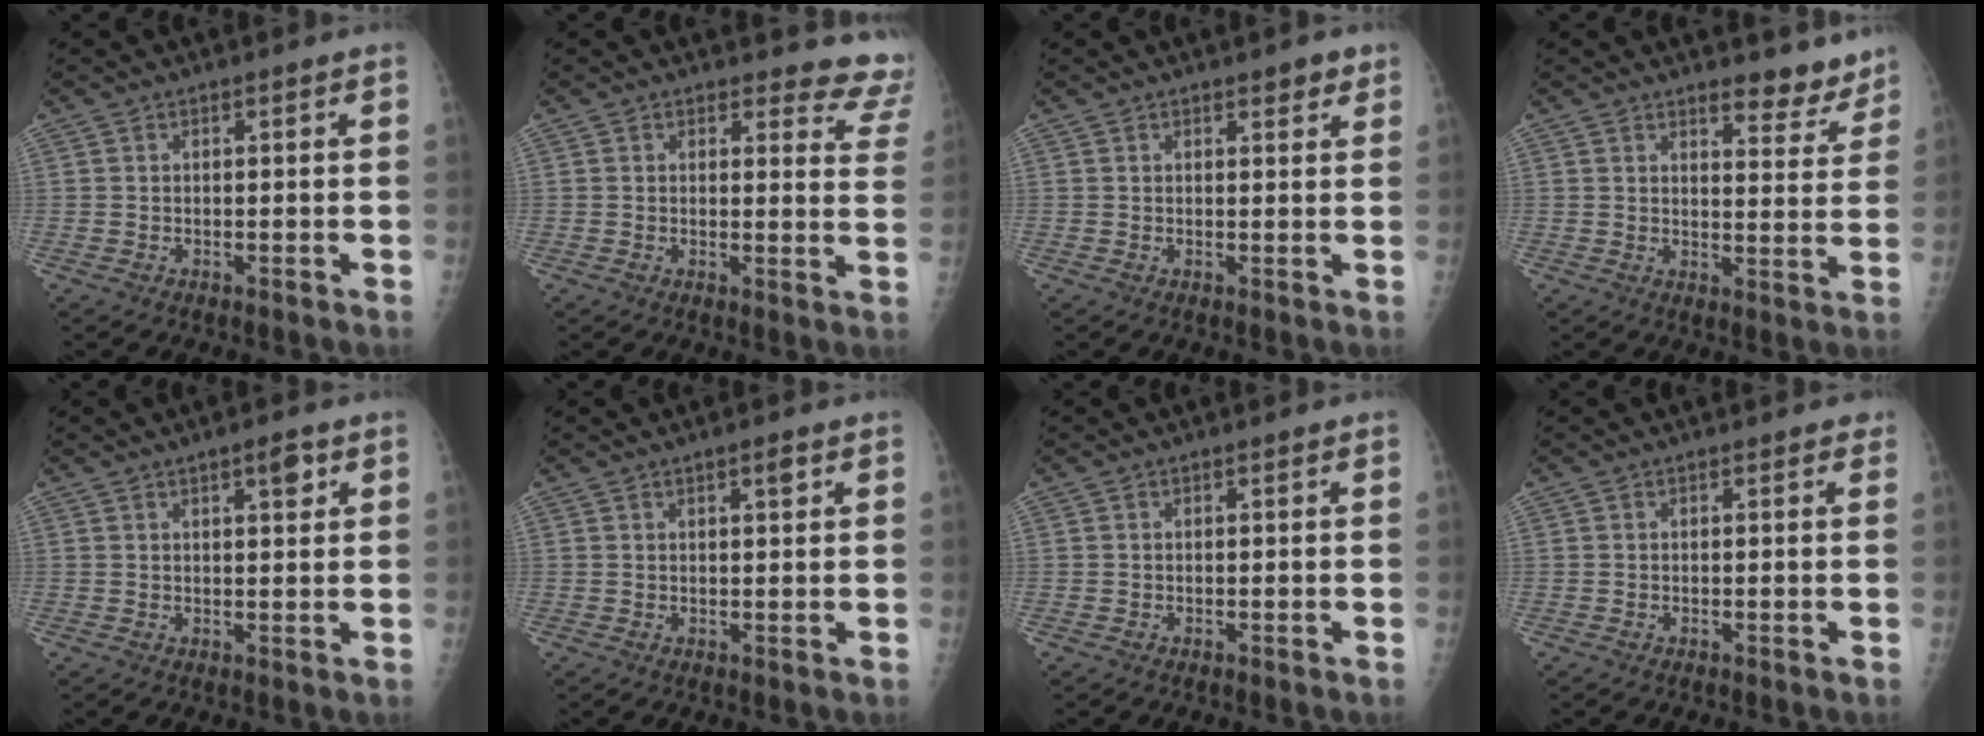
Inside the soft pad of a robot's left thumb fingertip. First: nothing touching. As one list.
[{"total": 8.7, "force": [8.4, 2.1, -0.6], "torque": [0.057, -0.085, 0.053]}, {"total": 2.2, "force": [1.6, 0.9, 1.2], "torque": [-0.005, -0.007, 0.017]}, {"total": 6.7, "force": [5.8, 2.6, 2.4], "torque": [0.002, -0.044, 0.070]}, {"total": 3.6, "force": [1.9, 1.2, 2.8], "torque": [-0.031, -0.007, 0.026]}, {"total": 2.1, "force": [1.2, 0.6, 1.7], "torque": [-0.021, -0.004, 0.016]}, {"total": 0.0}, {"total": 0.6, "force": [0.4, 0.4, 0.2], "torque": [0.002, -0.001, -0.001]}]